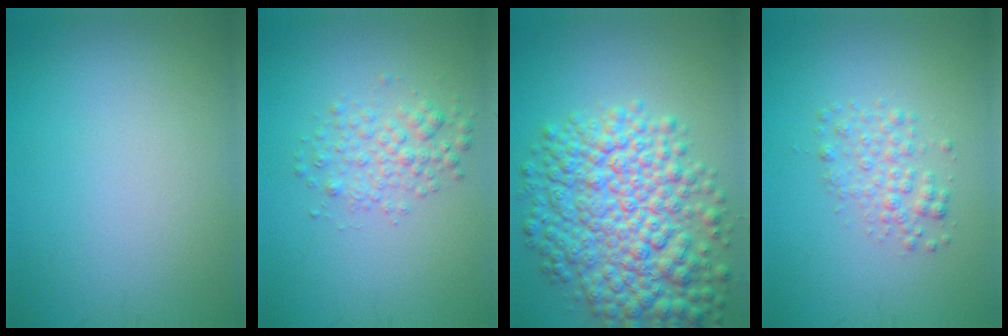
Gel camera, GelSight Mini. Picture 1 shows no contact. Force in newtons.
{"total": 2.6, "press": 2.6, "slide": 0.1}
{"total": 10.0, "press": 10.0, "slide": 0.2}
{"total": 2.3, "press": 2.3, "slide": 0.1}